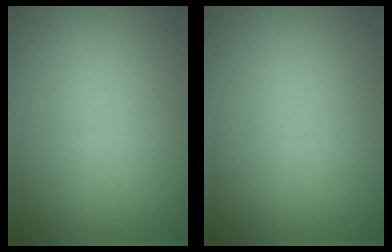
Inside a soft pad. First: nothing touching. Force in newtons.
{"total": 0.0}